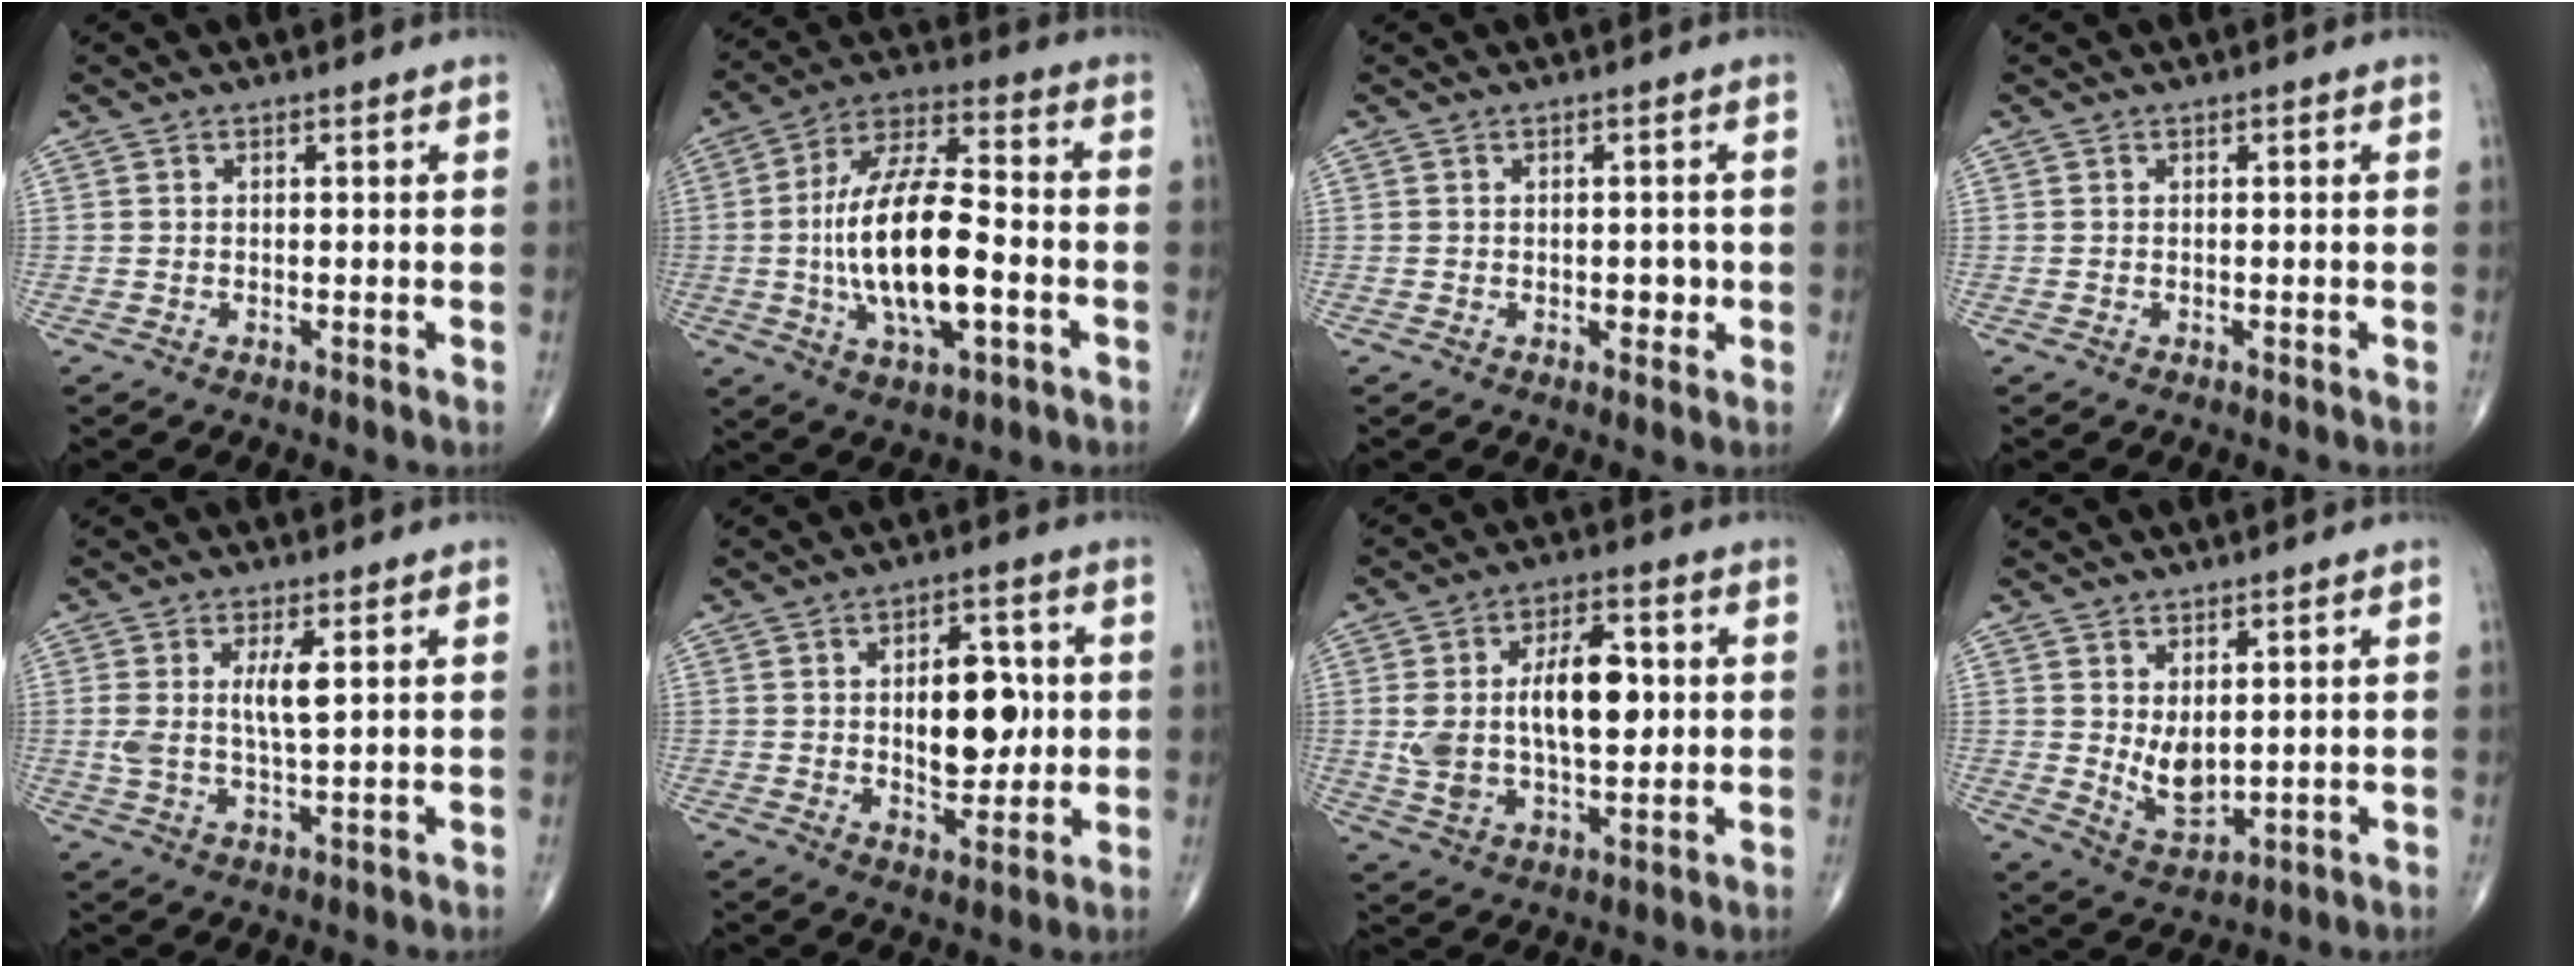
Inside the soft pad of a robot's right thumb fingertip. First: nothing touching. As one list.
[{"total": 19.2, "force": [-3.1, 8.2, 17.1], "torque": [-0.312, 0.031, -0.050]}, {"total": 2.6, "force": [-0.4, 1.6, 2.0], "torque": [-0.010, 0.001, -0.004]}, {"total": 0.0}, {"total": 5.9, "force": [1.6, 1.6, 5.4], "torque": [-0.107, -0.012, 0.034]}, {"total": 11.5, "force": [0.7, 6.4, 9.5], "torque": [-0.104, -0.001, 0.017]}, {"total": 15.4, "force": [1.8, 8.1, 13.0], "torque": [-0.208, 0.009, 0.037]}, {"total": 6.2, "force": [1.2, 3.3, 5.0], "torque": [-0.077, -0.023, 0.038]}]